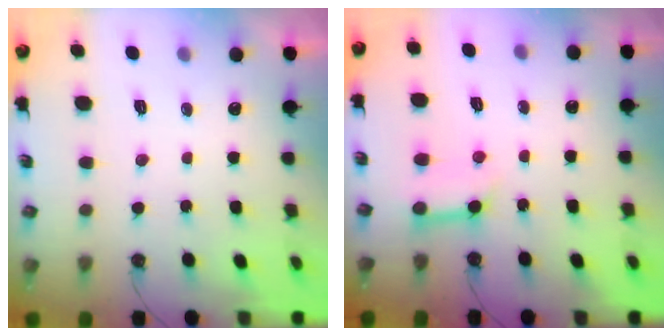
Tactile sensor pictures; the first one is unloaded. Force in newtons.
{"total": 8.1, "press": 8.1, "slide": 0.8}